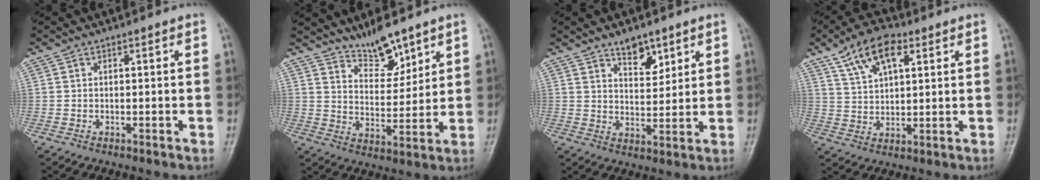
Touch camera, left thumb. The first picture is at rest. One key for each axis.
{"total": 7.8, "fx": 6.3, "fy": 2.8, "fz": 3.6, "tx": -0.035, "ty": -0.055, "tz": 0.118}
{"total": 6.2, "fx": 4.1, "fy": 3.1, "fz": 3.4, "tx": -0.028, "ty": -0.030, "tz": 0.070}
{"total": 10.2, "fx": 5.3, "fy": 5.1, "fz": 7.1, "tx": -0.113, "ty": -0.005, "tz": 0.099}